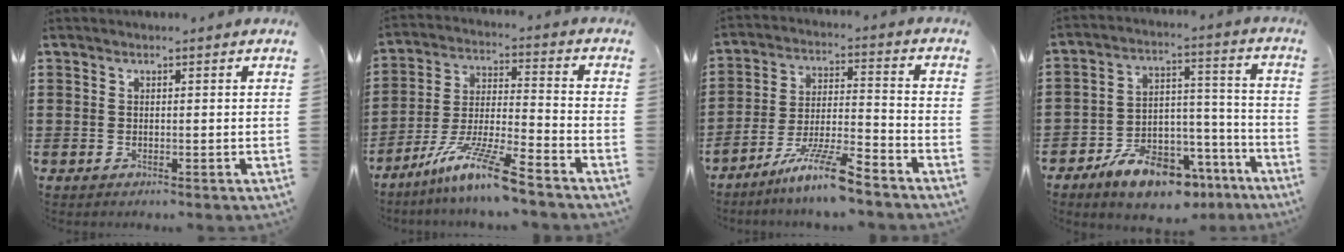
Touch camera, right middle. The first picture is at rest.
{"total": 10.9, "force": [-8.4, 0.5, 6.9], "torque": [-0.141, 0.001, -0.166]}
{"total": 9.6, "force": [-7.6, 0.8, 5.8], "torque": [-0.113, 0.005, -0.146]}
{"total": 10.6, "force": [-8.4, 4.5, 4.8], "torque": [-0.082, 0.046, -0.154]}